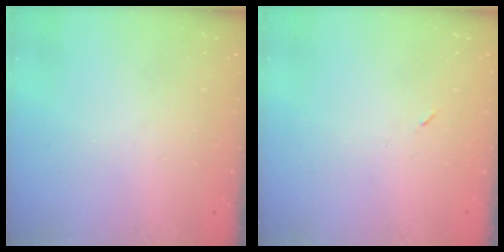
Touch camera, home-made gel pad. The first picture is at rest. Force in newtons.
{"total": 2.6, "press": 2.3, "slide": 1.2}